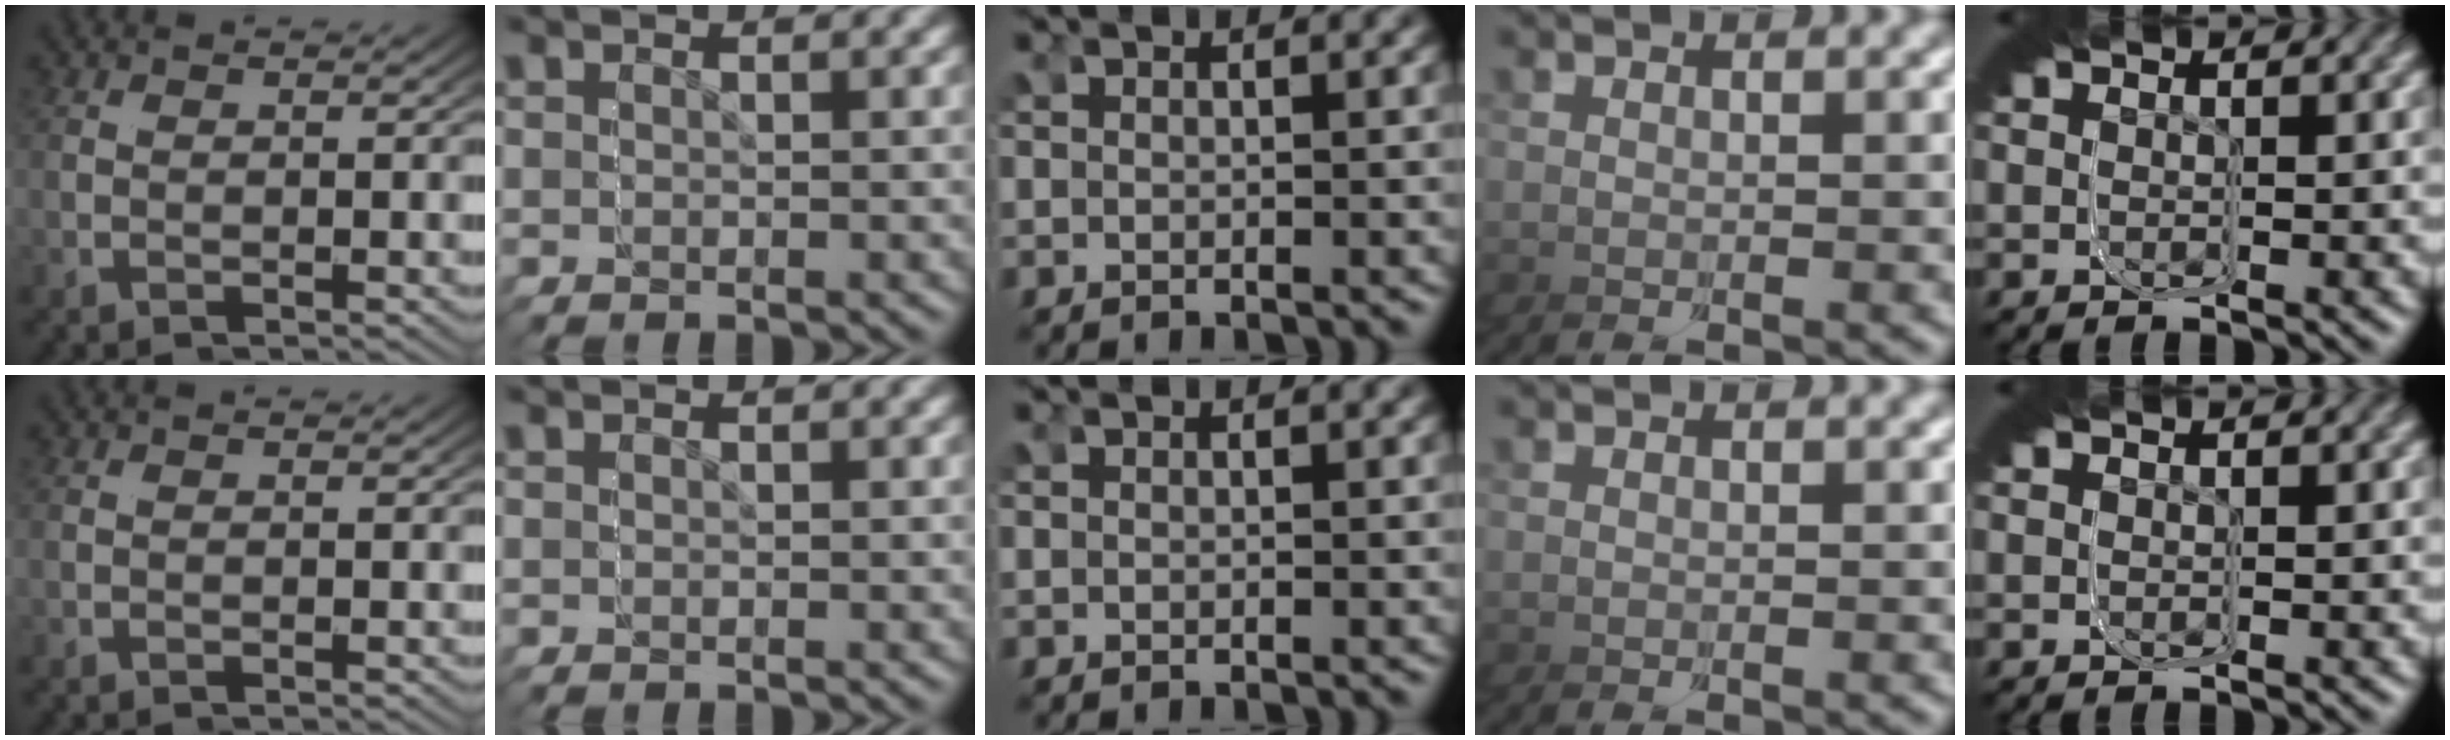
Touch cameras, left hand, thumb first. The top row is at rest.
{}